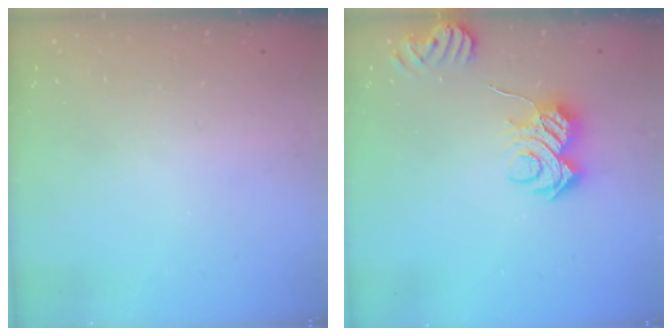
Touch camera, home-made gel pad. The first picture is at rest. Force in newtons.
{"total": 8.5, "press": 8.5, "slide": 0.7}